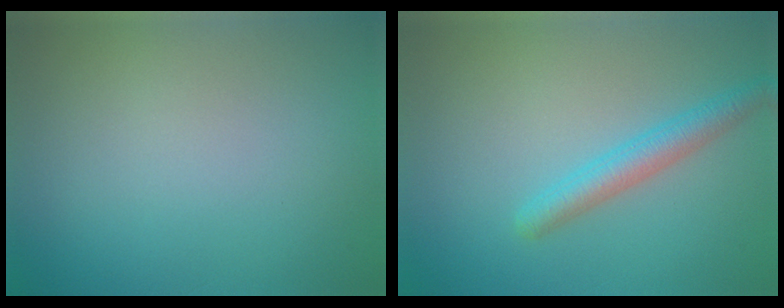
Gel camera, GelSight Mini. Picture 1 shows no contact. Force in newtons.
{"total": 2.8, "press": 2.8, "slide": 0.2}